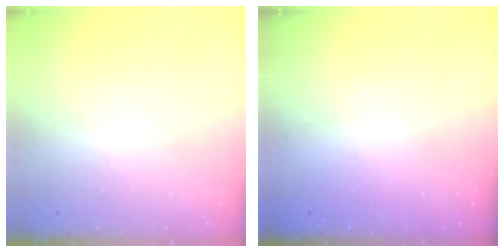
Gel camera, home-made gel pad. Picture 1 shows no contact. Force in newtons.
{"total": 2.5, "press": 2.4, "slide": 0.8}